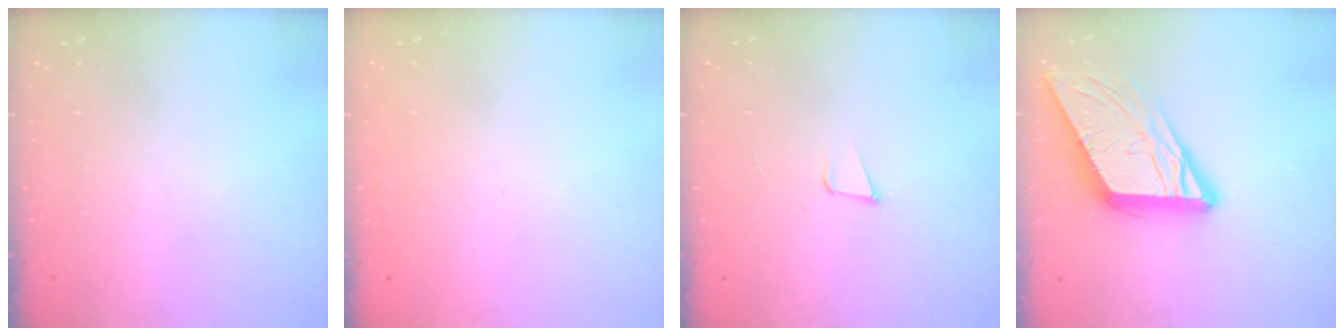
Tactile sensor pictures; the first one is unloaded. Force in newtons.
{"total": 1.6, "press": 1.6, "slide": 0.1}
{"total": 3.4, "press": 2.2, "slide": 2.6}
{"total": 14.0, "press": 13.9, "slide": 1.4}